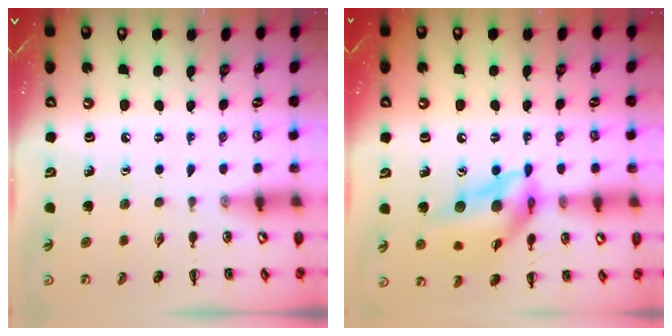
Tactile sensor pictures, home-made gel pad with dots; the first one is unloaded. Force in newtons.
{"total": 18.2, "press": 17.8, "slide": 4.0}